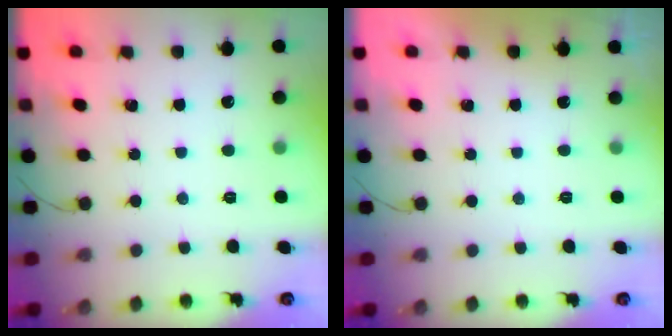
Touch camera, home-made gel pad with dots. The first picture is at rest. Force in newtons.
{"total": 0.0}